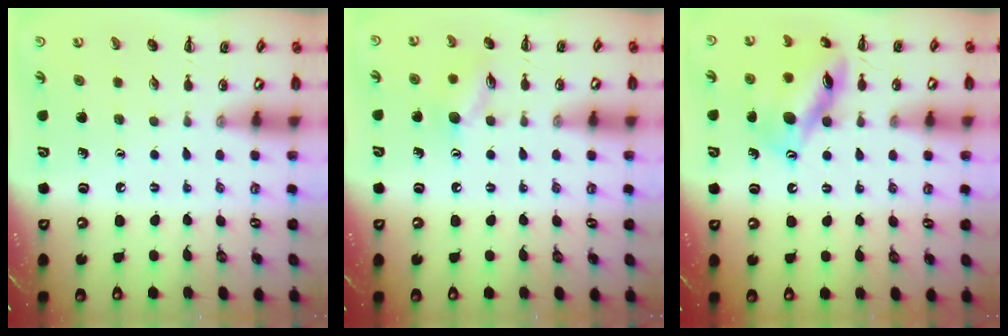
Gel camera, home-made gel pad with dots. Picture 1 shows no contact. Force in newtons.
{"total": 8.7, "press": 8.7, "slide": 0.8}
{"total": 15.7, "press": 15.7, "slide": 1.0}